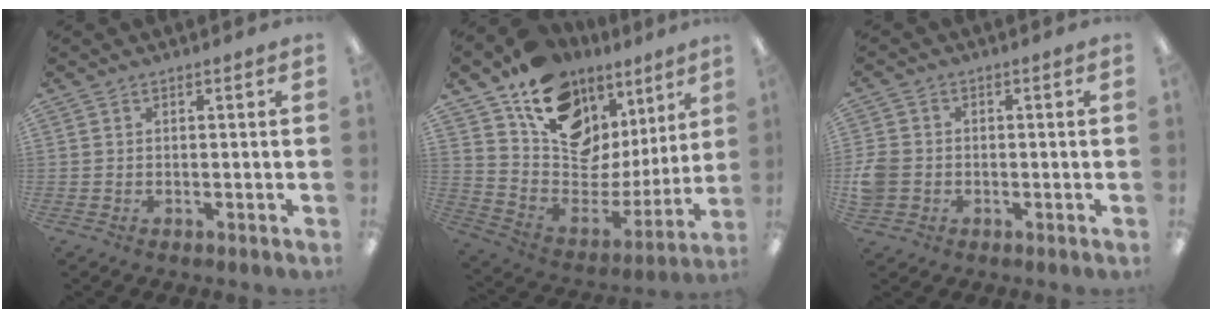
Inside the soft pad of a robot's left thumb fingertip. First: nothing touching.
{"total": 14.7, "force": [10.6, 8.2, 5.9], "torque": [-0.110, -0.090, 0.194]}
{"total": 5.2, "force": [-1.0, 4.6, 2.2], "torque": [-0.052, 0.010, -0.016]}